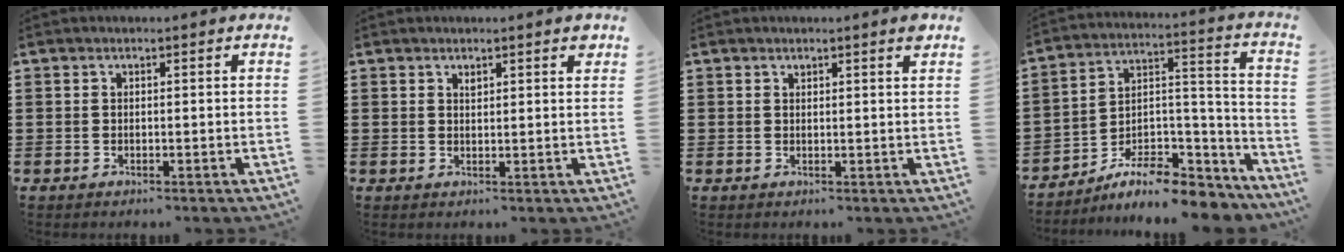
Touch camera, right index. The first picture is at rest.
{"total": 1.6, "force": [1.5, 0.5, 0.2], "torque": [0.010, -0.004, 0.025]}
{"total": 1.2, "force": [1.1, 0.1, 0.5], "torque": [0.006, -0.007, 0.016]}
{"total": 9.6, "force": [-8.2, 3.0, 3.9], "torque": [-0.054, 0.031, -0.153]}